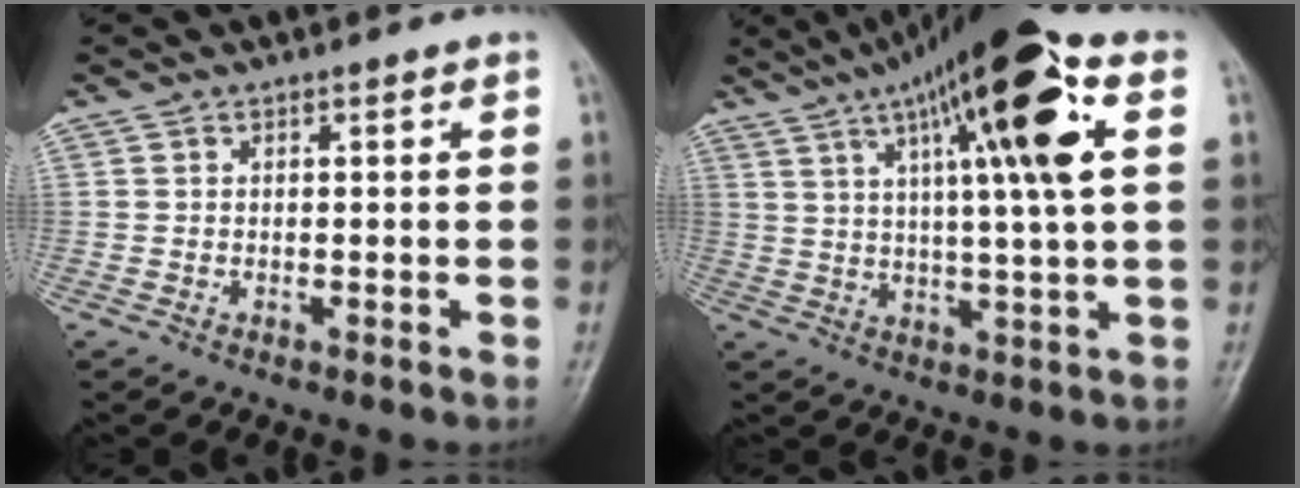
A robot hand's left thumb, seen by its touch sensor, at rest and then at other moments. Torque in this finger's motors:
{"motor_torque": [2.31, 1.92, 2.04, -0.73, 0.17]}